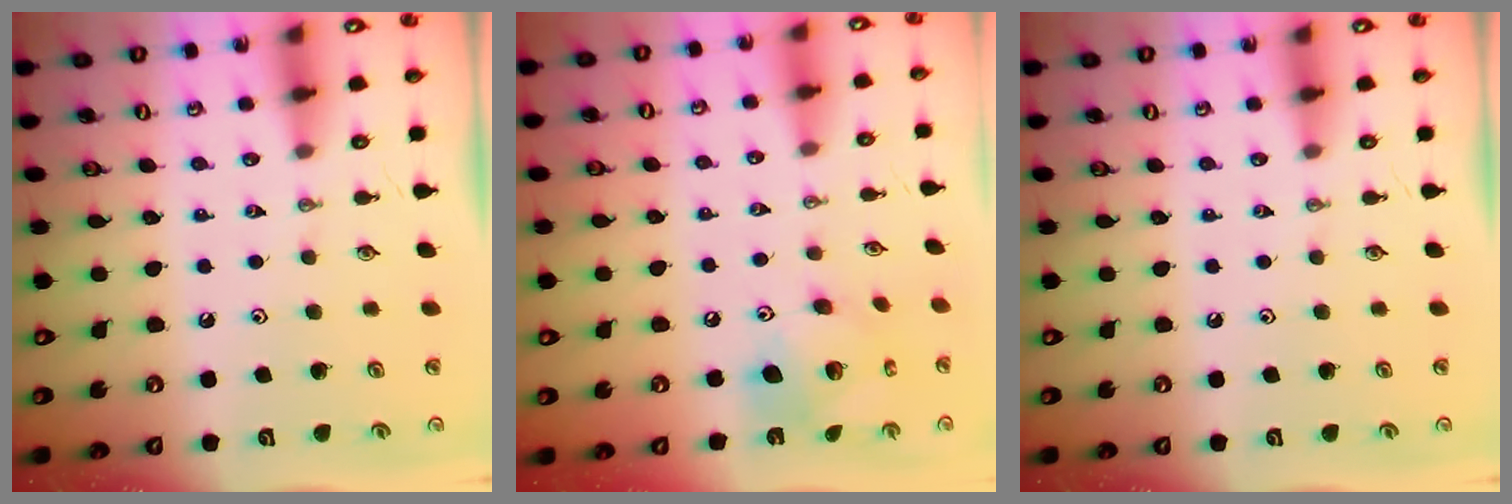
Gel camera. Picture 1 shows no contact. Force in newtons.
{"total": 13.4, "press": 13.3, "slide": 1.2}
{"total": 0.0}